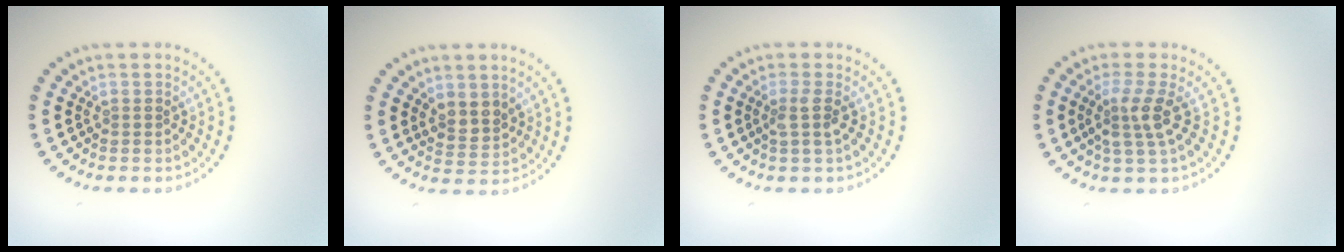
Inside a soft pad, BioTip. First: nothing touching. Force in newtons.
{"total": 2.2, "press": 1.9, "slide": 1.1}
{"total": 1.7, "press": 1.3, "slide": 1.1}
{"total": 2.7, "press": 2.1, "slide": 1.7}